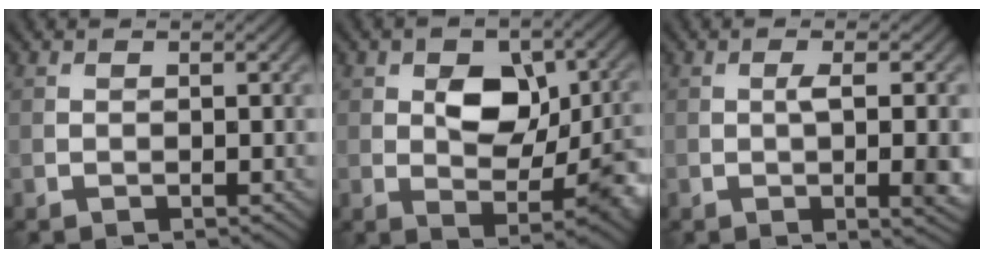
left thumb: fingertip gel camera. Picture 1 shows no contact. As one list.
[{"total": 8.9, "force": [0.8, 5.1, 7.3], "torque": [-0.105, 0.001, 0.012]}, {"total": 4.4, "force": [-0.2, 0.8, 4.4], "torque": [-0.074, -0.001, 0.000]}]